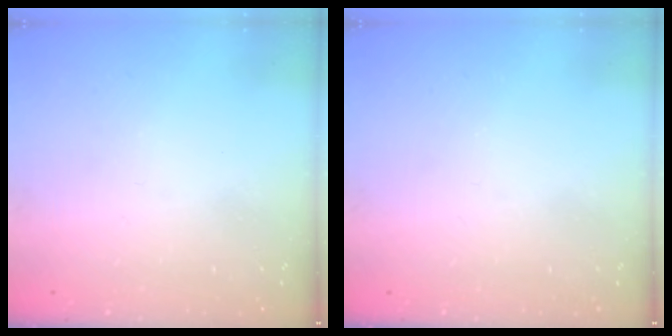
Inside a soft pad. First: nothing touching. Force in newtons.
{"total": 0.0}